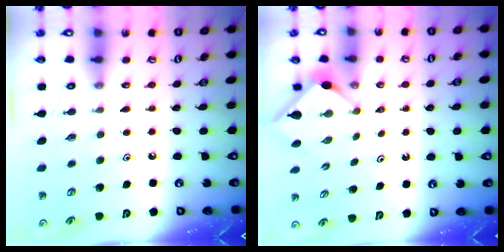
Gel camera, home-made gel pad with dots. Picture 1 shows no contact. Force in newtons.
{"total": 3.0, "press": 3.0, "slide": 0.3}